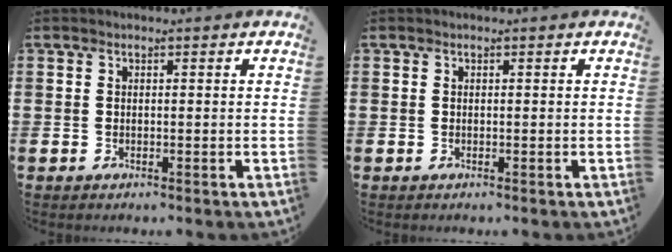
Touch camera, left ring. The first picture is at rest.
{"total": 0.0}